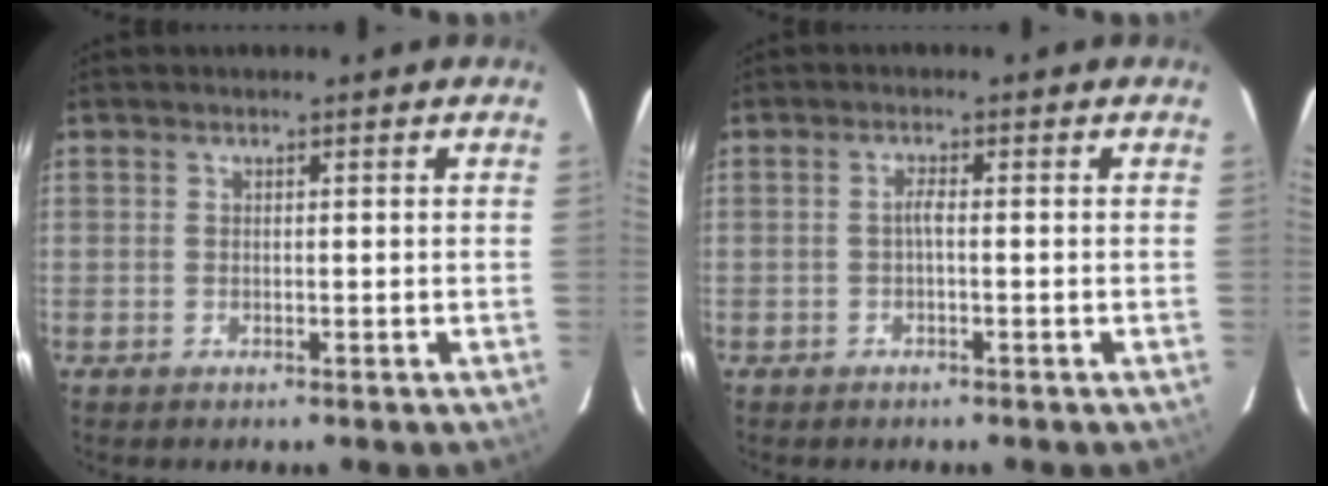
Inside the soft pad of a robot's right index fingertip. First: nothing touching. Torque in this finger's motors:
{"motor_torque": [0.23, -0.08, 0.13, 0.04]}